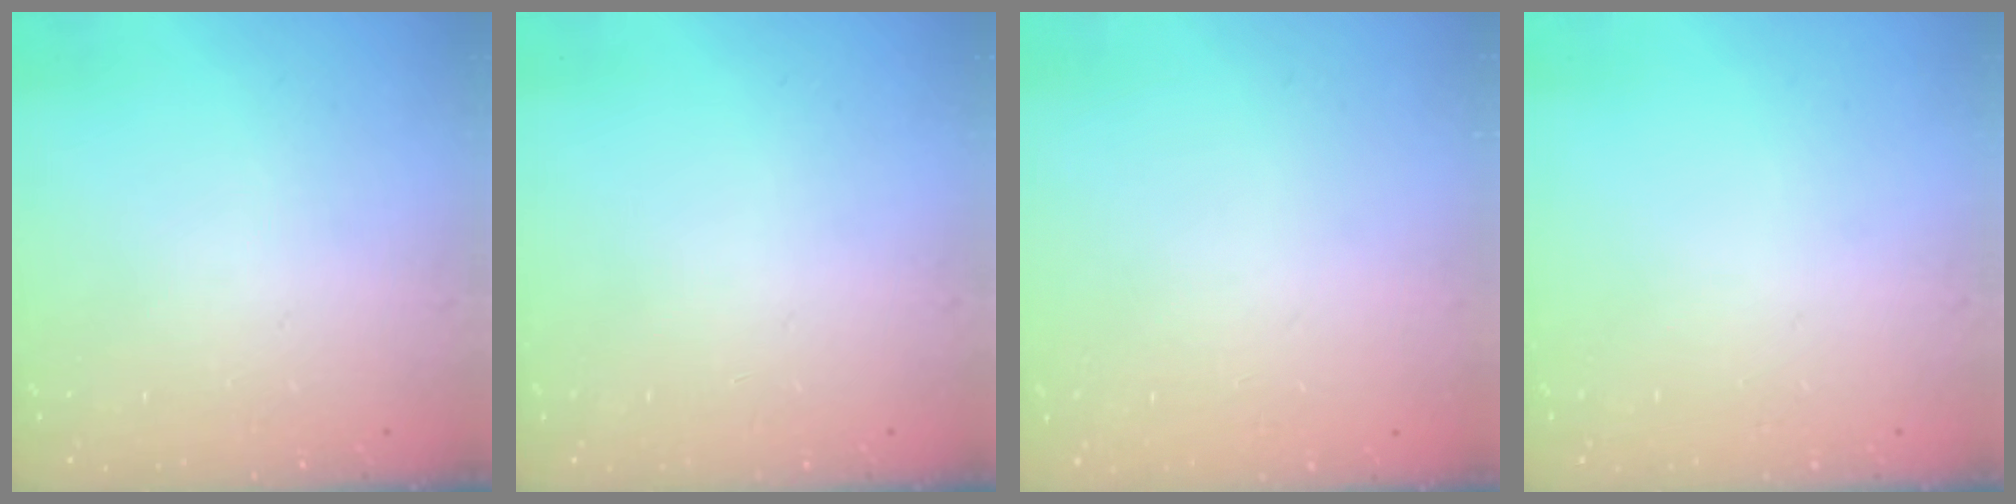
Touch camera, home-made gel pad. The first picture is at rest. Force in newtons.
{"total": 0.0}
{"total": 0.0}
{"total": 0.0}